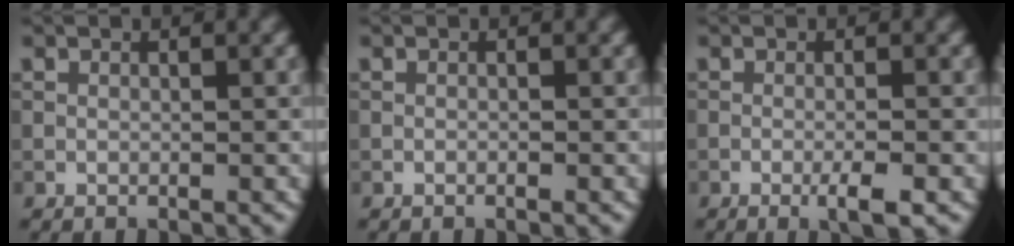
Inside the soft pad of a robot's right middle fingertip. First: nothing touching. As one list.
[{"total": 0.0}, {"total": 2.3, "force": [-1.0, 0.3, 2.0], "torque": [-0.033, -0.001, -0.019]}]